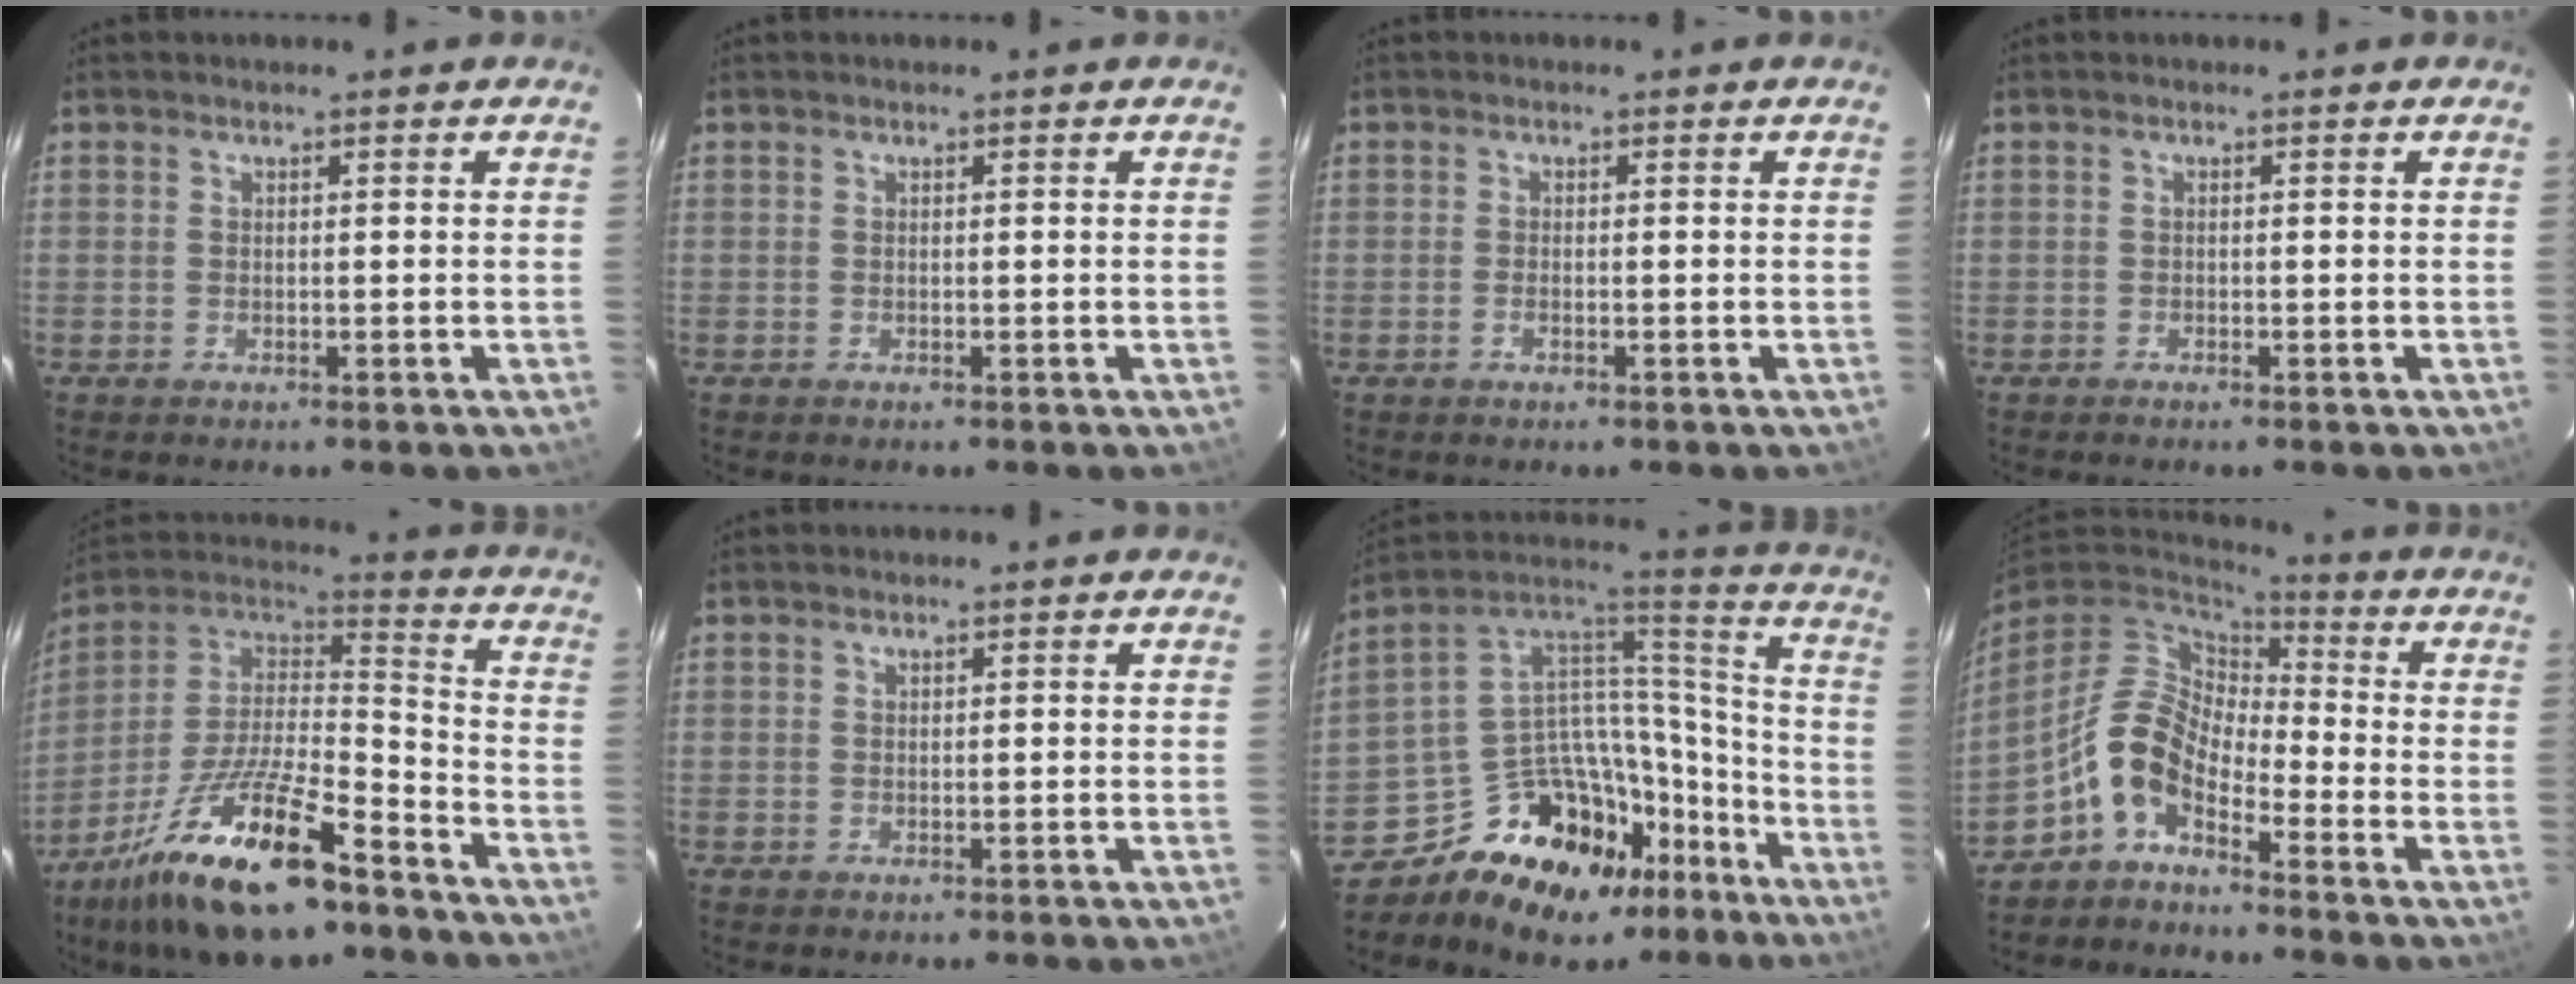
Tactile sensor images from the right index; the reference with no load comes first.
{"total": 0.0}
{"total": 0.9, "force": [-0.5, 0.3, 0.7], "torque": [-0.015, -0.001, -0.009]}
{"total": 0.0}
{"total": 22.8, "force": [-14.3, 7.3, 16.2], "torque": [-0.313, -0.010, -0.250]}
{"total": 0.0}
{"total": 21.9, "force": [-15.1, 12.9, 9.3], "torque": [-0.165, 0.067, -0.221]}
{"total": 9.9, "force": [-5.3, 5.4, 6.5], "torque": [-0.133, 0.017, -0.117]}